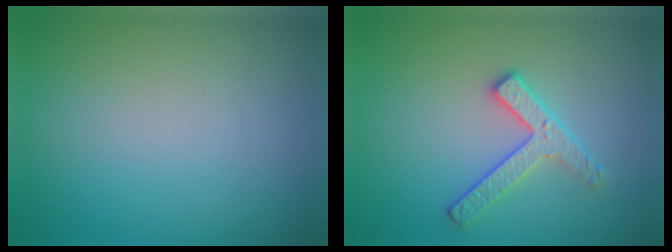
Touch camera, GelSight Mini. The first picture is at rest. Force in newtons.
{"total": 2.6, "press": 2.4, "slide": 0.9}